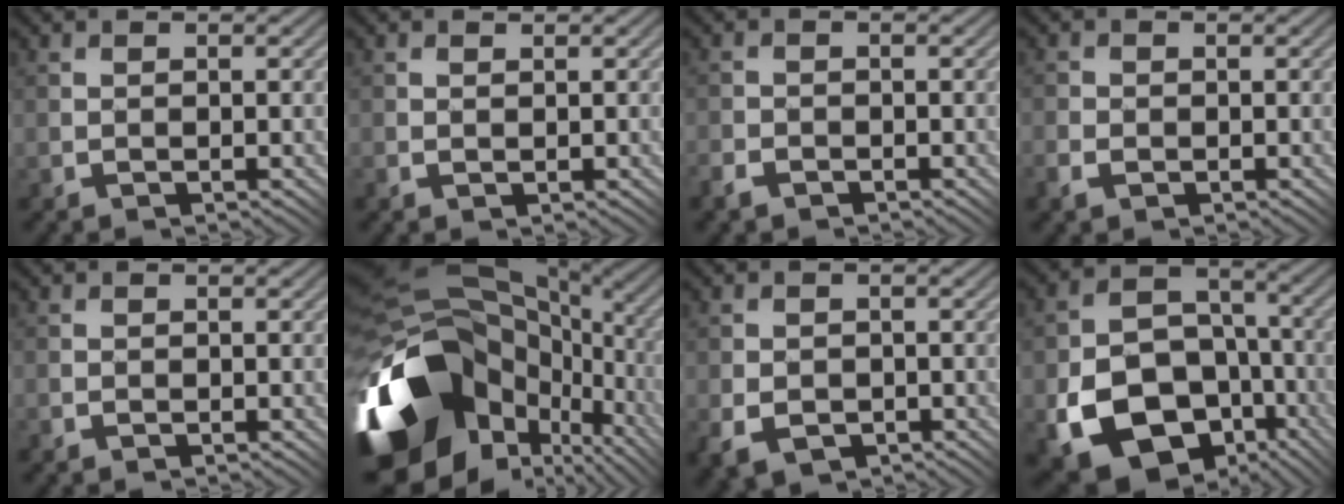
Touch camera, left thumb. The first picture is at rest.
{"total": 0.6, "force": [0.4, 0.3, 0.4], "torque": [-0.006, 0.000, 0.010]}
{"total": 2.3, "force": [-1.7, 1.3, 0.6], "torque": [-0.021, -0.003, -0.040]}
{"total": 2.5, "force": [-1.2, 2.0, 1.1], "torque": [-0.024, -0.004, -0.026]}
{"total": 0.6, "force": [-0.4, 0.4, -0.1], "torque": [0.005, -0.002, -0.010]}
{"total": 19.7, "force": [-4.9, 13.9, 13.1], "torque": [-0.299, -0.025, -0.068]}
{"total": 4.3, "force": [-1.9, 3.2, 2.2], "torque": [-0.045, -0.014, -0.031]}
{"total": 15.1, "force": [-6.2, 10.9, 8.4], "torque": [-0.156, -0.042, -0.093]}